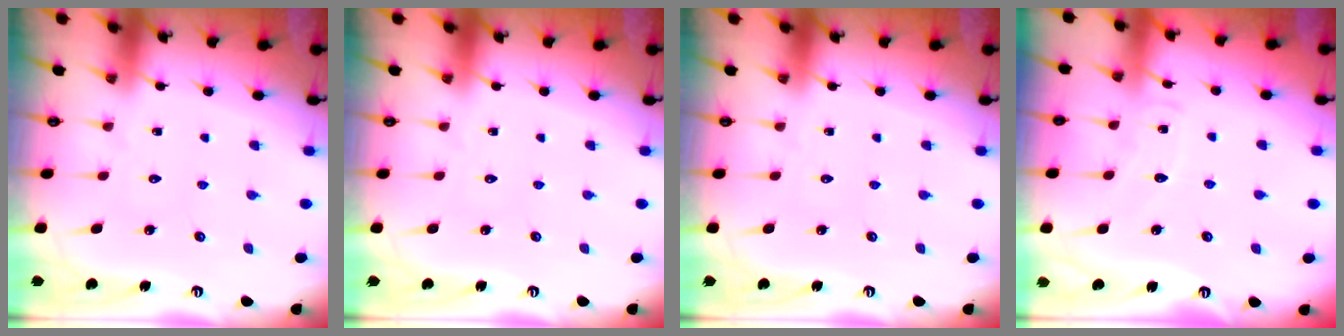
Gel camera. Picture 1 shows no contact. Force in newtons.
{"total": 0.0}
{"total": 0.0}
{"total": 5.6, "press": 5.6, "slide": 0.5}